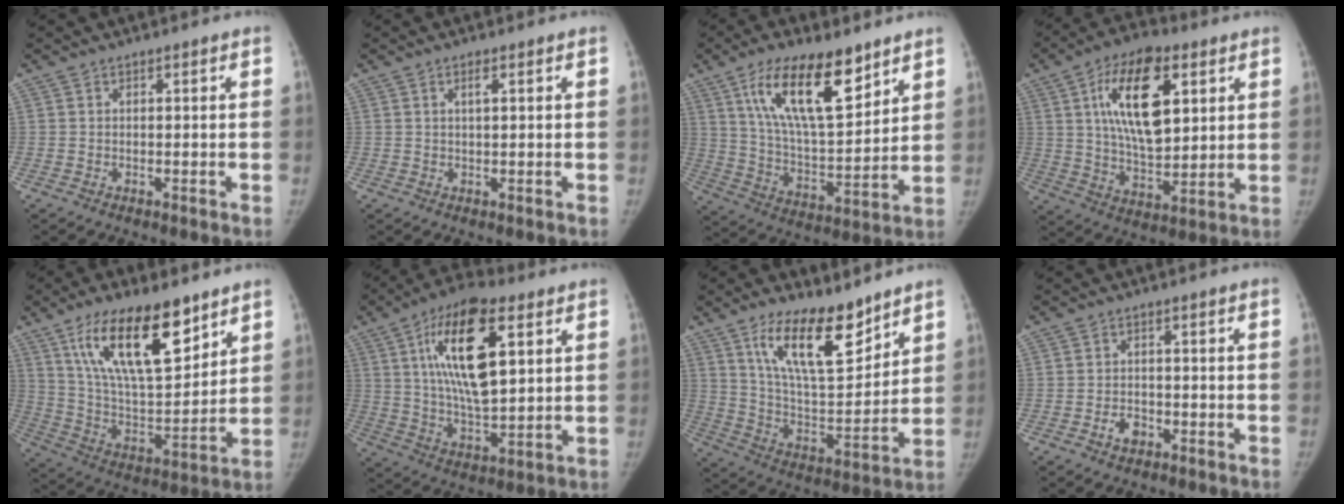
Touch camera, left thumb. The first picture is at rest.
{"total": 1.1, "force": [0.5, 0.3, 0.9], "torque": [-0.015, 0.002, 0.009]}
{"total": 19.0, "force": [10.7, 7.3, 13.9], "torque": [-0.207, -0.052, 0.198]}
{"total": 18.5, "force": [6.4, 9.0, 14.9], "torque": [-0.225, -0.020, 0.110]}
{"total": 21.3, "force": [12.3, 8.3, 15.3], "torque": [-0.231, -0.052, 0.229]}
{"total": 20.0, "force": [6.9, 8.2, 16.9], "torque": [-0.281, -0.017, 0.118]}
{"total": 16.8, "force": [11.3, 6.0, 10.9], "torque": [-0.146, -0.078, 0.209]}
{"total": 3.0, "force": [-1.5, 2.1, 1.6], "torque": [-0.019, 0.012, -0.022]}